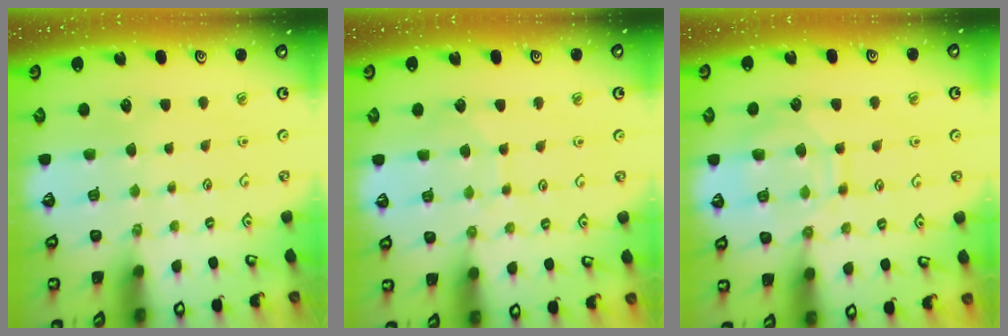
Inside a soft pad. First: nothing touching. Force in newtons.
{"total": 5.0, "press": 5.0, "slide": 0.5}
{"total": 12.1, "press": 12.0, "slide": 1.0}